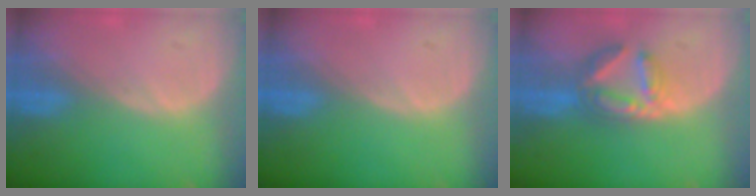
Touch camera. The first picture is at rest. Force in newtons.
{"total": 0.0}
{"total": 6.5, "press": 5.9, "slide": 2.9}